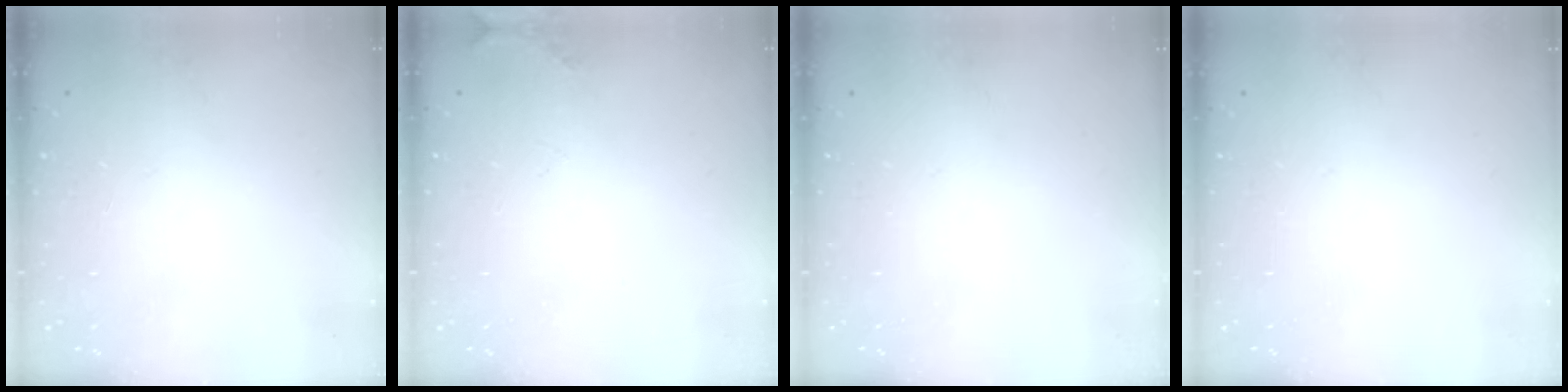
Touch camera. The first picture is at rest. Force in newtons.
{"total": 5.6, "press": 5.4, "slide": 1.3}
{"total": 0.0}
{"total": 0.0}